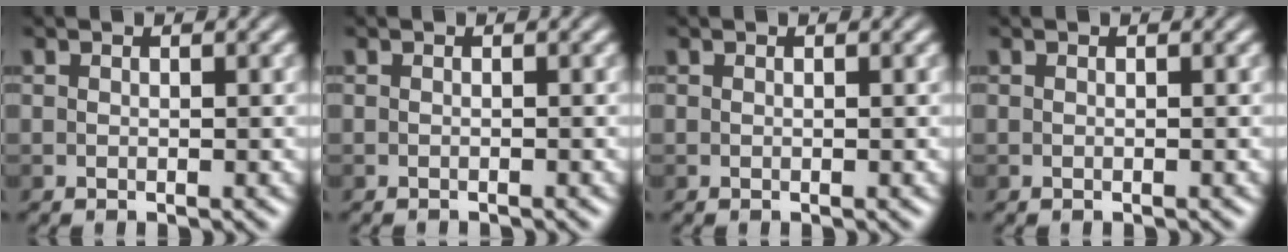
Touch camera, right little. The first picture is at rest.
{"total": 0.8, "force": [-0.8, 0.1, 0.2], "torque": [0.003, -0.003, -0.013]}
{"total": 0.0}
{"total": 0.0}